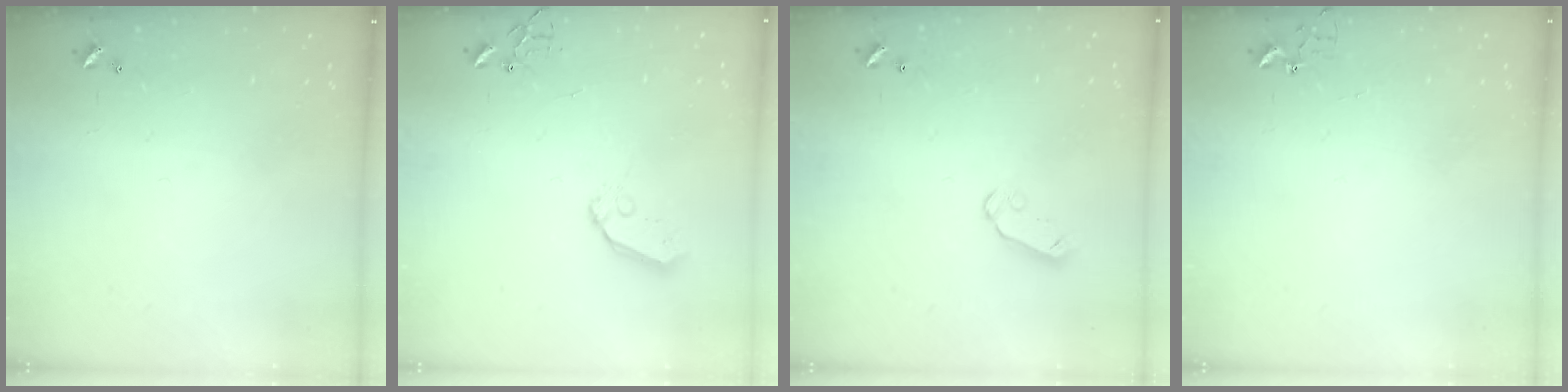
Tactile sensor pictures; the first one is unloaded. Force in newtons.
{"total": 6.9, "press": 6.9, "slide": 0.5}
{"total": 5.4, "press": 5.4, "slide": 0.5}
{"total": 2.7, "press": 2.7, "slide": 0.3}